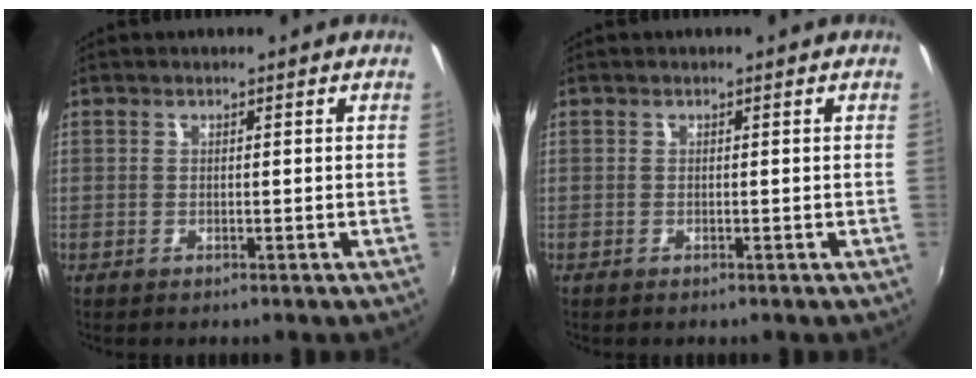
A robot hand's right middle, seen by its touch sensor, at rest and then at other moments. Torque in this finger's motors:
{"motor_torque": [0.12, 0.01, 0.04, 0.01]}